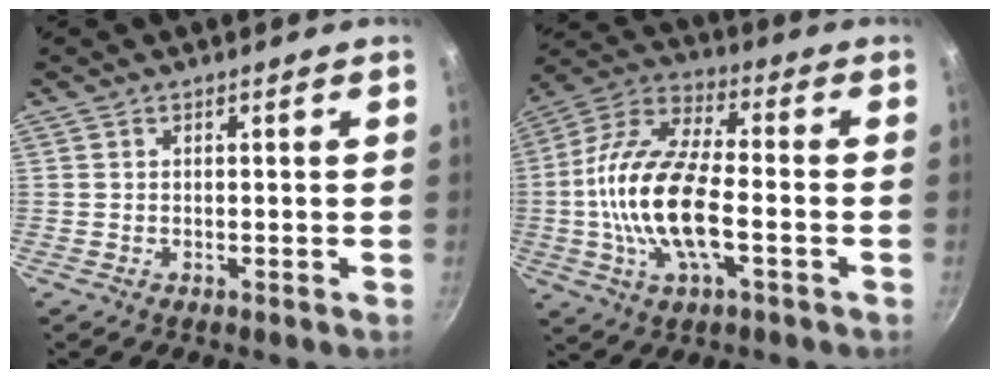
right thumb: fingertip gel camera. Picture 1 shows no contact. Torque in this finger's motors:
{"motor_torque": [0.37, 1.24, 1.97, -0.80, 0.68]}